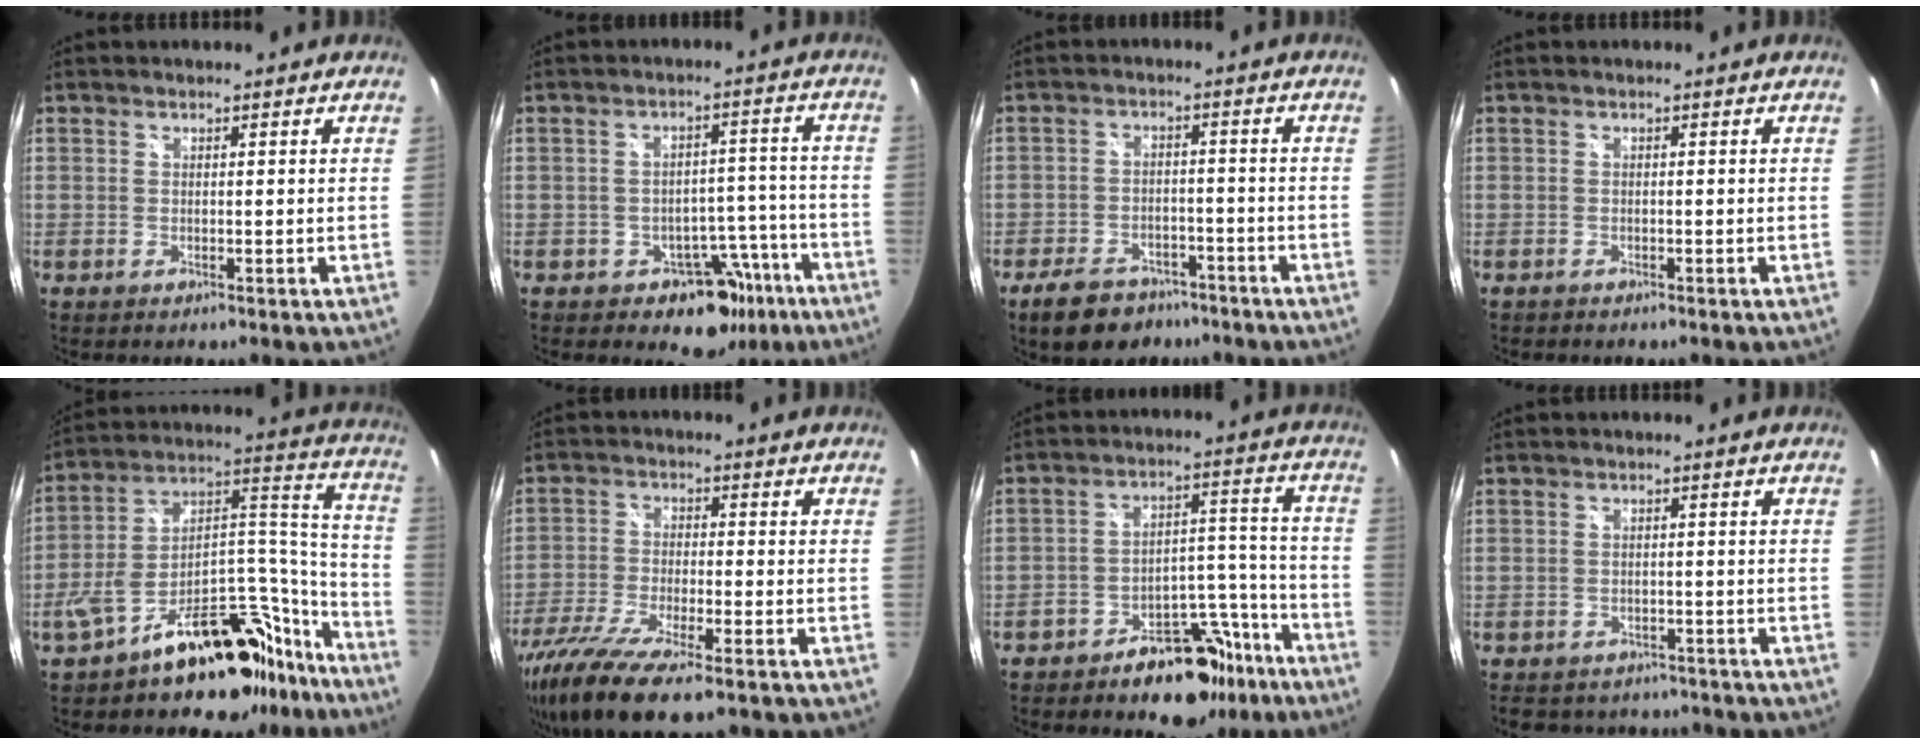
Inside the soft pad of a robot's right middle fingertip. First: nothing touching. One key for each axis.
{"total": 9.0, "fx": -5.7, "fy": 6.3, "fz": 3.2, "tx": -0.037, "ty": 0.043, "tz": -0.055}
{"total": 10.3, "fx": -7.5, "fy": 5.6, "fz": 4.2, "tx": -0.103, "ty": 0.009, "tz": -0.109}
{"total": 1.0, "fx": -0.9, "fy": 0.5, "fz": 0.1, "tx": -0.008, "ty": -0.002, "tz": -0.015}
{"total": 20.8, "fx": -17.0, "fy": 8.4, "fz": 8.5, "tx": -0.091, "ty": 0.086, "tz": -0.244}
{"total": 16.6, "fx": -12.1, "fy": 3.7, "fz": 10.8, "tx": -0.236, "ty": -0.060, "tz": -0.221}
{"total": 14.6, "fx": -11.3, "fy": 7.3, "fz": 5.7, "tx": -0.071, "ty": 0.053, "tz": -0.147}
{"total": 10.5, "fx": -8.8, "fy": 4.6, "fz": 3.2, "tx": -0.072, "ty": -0.002, "tz": -0.117}